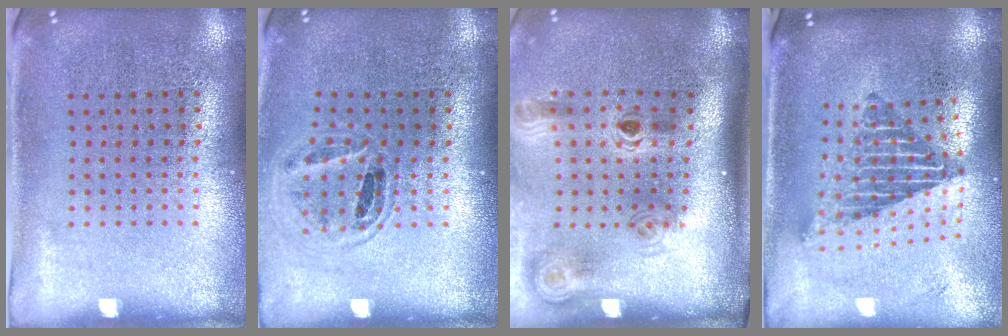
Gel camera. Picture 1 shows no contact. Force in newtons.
{"total": 0.9, "press": 0.9, "slide": 0.2}
{"total": 2.1, "press": 1.4, "slide": 1.5}
{"total": 2.1, "press": 1.6, "slide": 1.3}